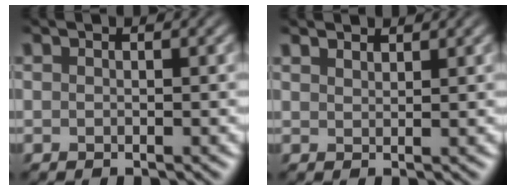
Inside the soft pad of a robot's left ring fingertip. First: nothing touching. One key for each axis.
{"total": 1.7, "fx": 1.6, "fy": 0.4, "fz": 0.3, "tx": -0.008, "ty": -0.001, "tz": 0.028}